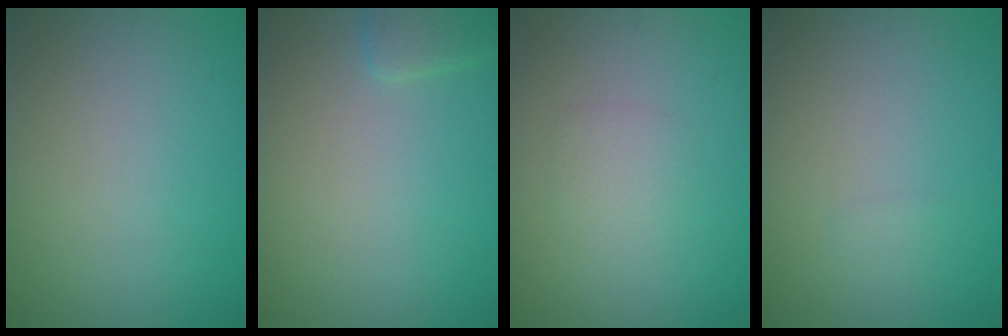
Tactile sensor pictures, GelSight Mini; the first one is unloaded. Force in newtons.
{"total": 1.5, "press": 1.5, "slide": 0.1}
{"total": 1.4, "press": 1.4, "slide": 0.1}
{"total": 0.5, "press": 0.5, "slide": 0.0}